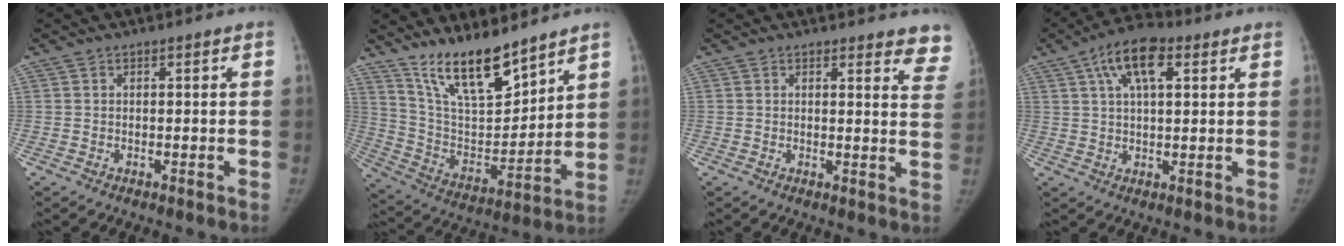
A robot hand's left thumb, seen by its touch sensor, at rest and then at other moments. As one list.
[{"total": 16.2, "force": [12.6, 4.8, 9.0], "torque": [-0.118, -0.080, 0.237]}, {"total": 8.1, "force": [7.6, 2.2, 2.0], "torque": [0.024, -0.043, 0.051]}, {"total": 10.1, "force": [4.3, 4.6, 8.0], "torque": [-0.131, 0.012, 0.069]}]